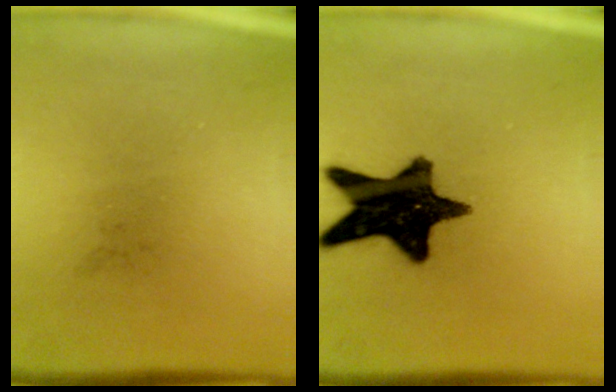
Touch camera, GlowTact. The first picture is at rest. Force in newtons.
{"total": 15.6}